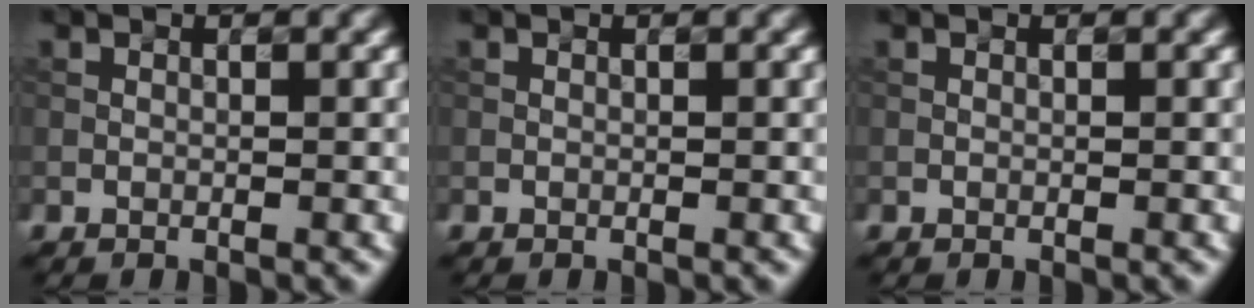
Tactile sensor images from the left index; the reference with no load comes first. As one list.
[{"total": 0.0}, {"total": 0.0}]